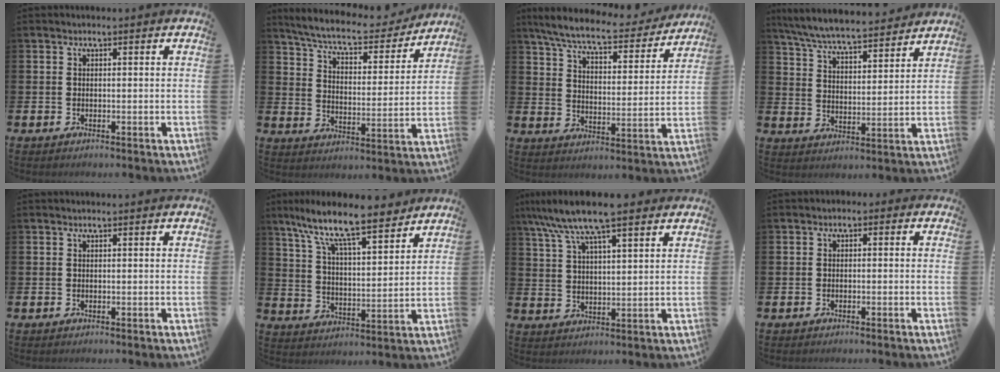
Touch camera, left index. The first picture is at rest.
{"total": 7.3, "force": [6.8, 1.3, 2.5], "torque": [-0.073, -0.048, 0.112]}
{"total": 7.7, "force": [7.0, 0.9, 3.1], "torque": [-0.089, -0.046, 0.118]}
{"total": 7.0, "force": [6.7, 0.7, 2.0], "torque": [-0.067, -0.045, 0.117]}
{"total": 0.0}
{"total": 10.4, "force": [9.0, 1.7, 4.9], "torque": [-0.125, -0.058, 0.153]}
{"total": 10.0, "force": [8.2, 1.6, 5.4], "torque": [-0.121, -0.022, 0.148]}
{"total": 1.2, "force": [-1.0, 0.6, 0.2], "torque": [-0.009, 0.004, -0.023]}